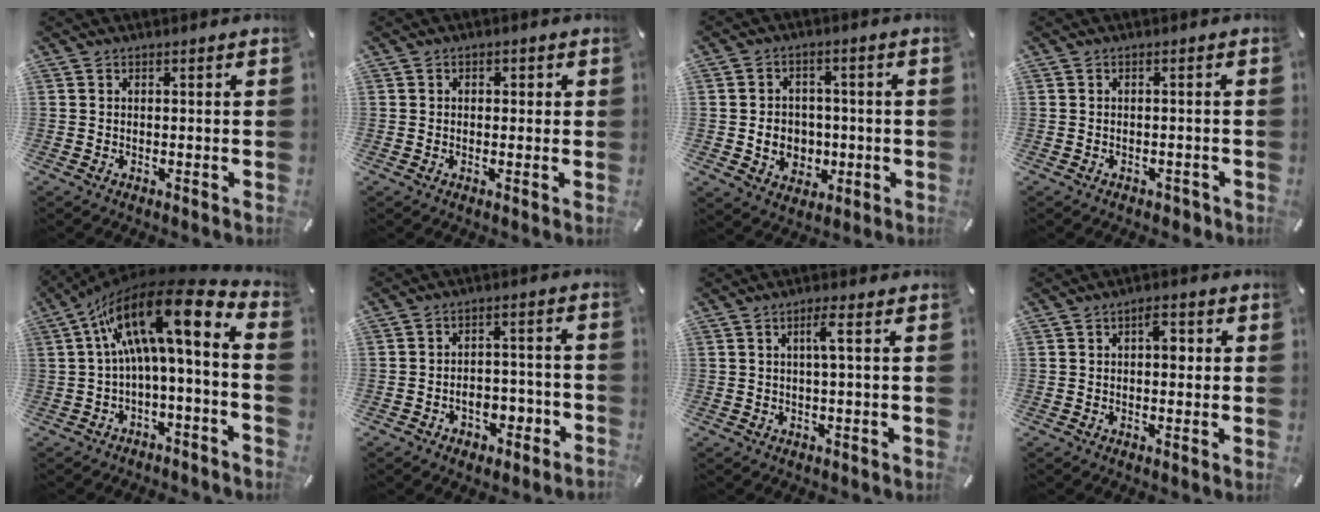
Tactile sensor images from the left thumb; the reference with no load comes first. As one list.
[{"total": 1.2, "force": [-0.2, 1.1, 0.5], "torque": [-0.002, 0.004, -0.009]}, {"total": 7.7, "force": [-1.1, 6.9, 3.2], "torque": [-0.065, 0.011, -0.016]}, {"total": 1.5, "force": [-1.0, 1.0, 0.6], "torque": [-0.010, 0.006, -0.022]}, {"total": 17.1, "force": [3.0, 5.7, 15.8], "torque": [-0.268, -0.021, 0.042]}, {"total": 5.0, "force": [-2.7, 3.9, 1.5], "torque": [-0.017, 0.011, -0.050]}, {"total": 3.7, "force": [0.6, 0.3, 3.7], "torque": [-0.073, 0.004, 0.005]}, {"total": 3.9, "force": [0.6, 2.0, 3.2], "torque": [-0.043, 0.002, 0.002]}]